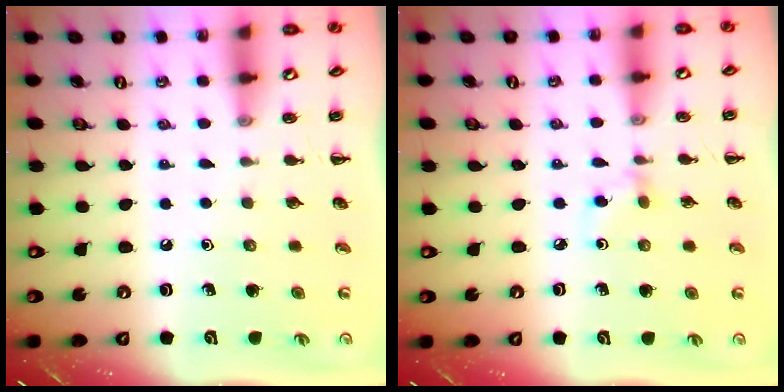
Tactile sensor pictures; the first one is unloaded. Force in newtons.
{"total": 3.4, "press": 3.1, "slide": 1.4}